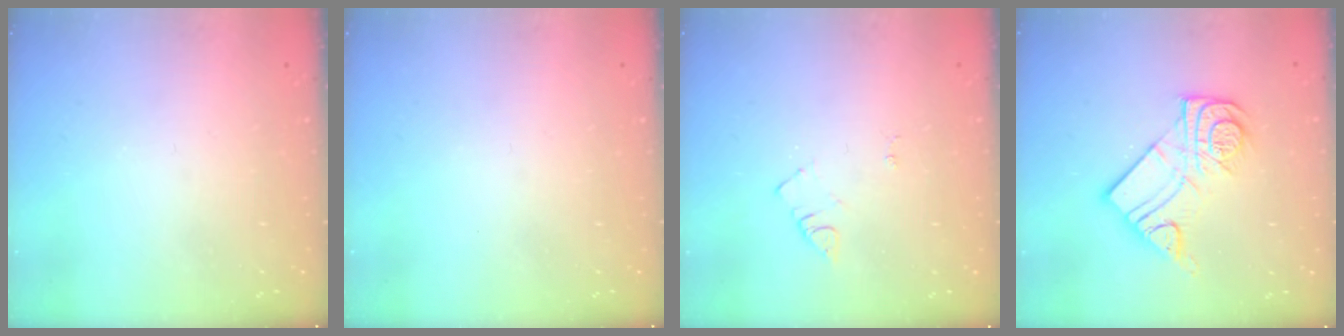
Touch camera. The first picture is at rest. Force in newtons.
{"total": 0.0}
{"total": 3.8, "press": 3.8, "slide": 0.4}
{"total": 12.9, "press": 12.8, "slide": 0.9}